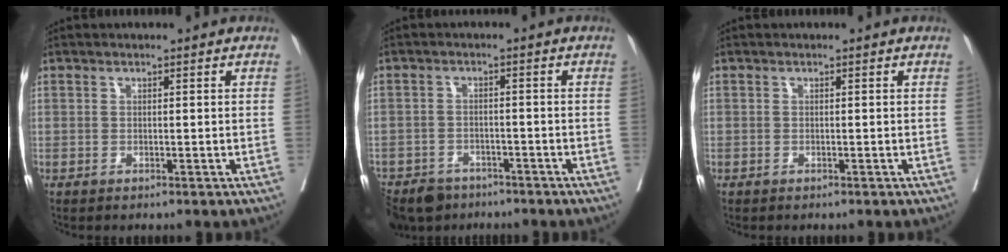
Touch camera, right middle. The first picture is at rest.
{"total": 9.4, "force": [-7.6, 4.9, 2.6], "torque": [-0.054, -0.013, -0.115]}
{"total": 0.0}